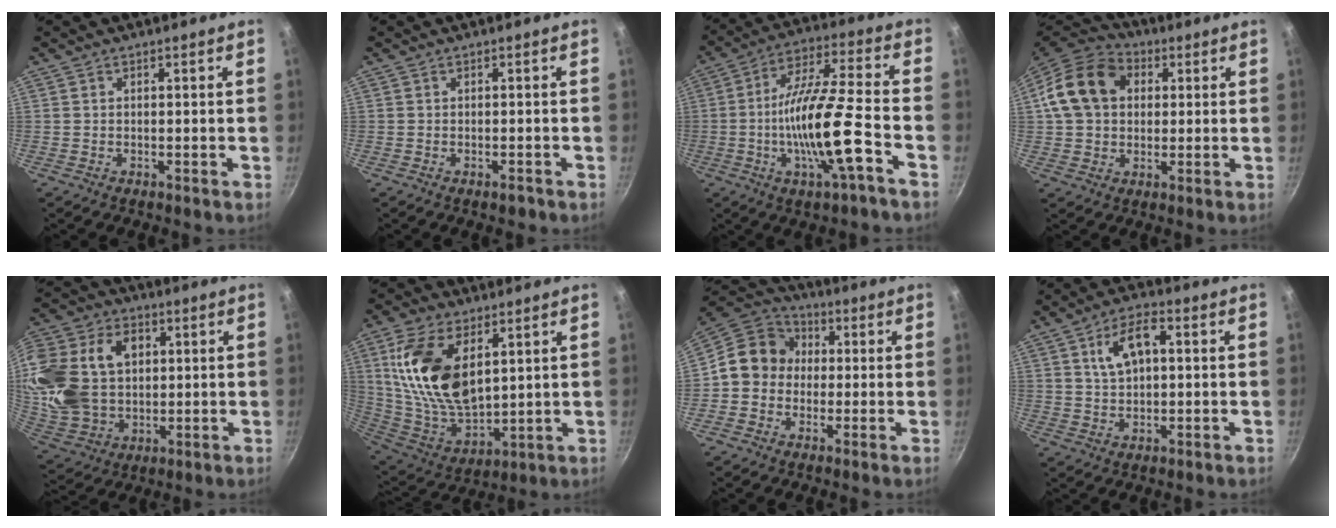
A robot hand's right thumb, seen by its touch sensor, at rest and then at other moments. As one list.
[{"total": 1.4, "force": [-0.9, 0.5, 0.9], "torque": [-0.016, 0.007, -0.009]}, {"total": 16.2, "force": [-5.4, 2.8, 15.0], "torque": [-0.265, 0.030, -0.105]}, {"total": 15.2, "force": [3.2, 11.8, 9.0], "torque": [-0.147, 0.025, 0.042]}, {"total": 26.0, "force": [4.8, 18.8, 17.3], "torque": [-0.364, 0.018, 0.095]}, {"total": 20.1, "force": [6.4, 11.2, 15.4], "torque": [-0.281, -0.036, 0.137]}, {"total": 10.8, "force": [0.2, 9.7, 4.7], "torque": [-0.041, 0.027, -0.021]}, {"total": 8.3, "force": [1.9, 4.5, 6.6], "torque": [-0.101, 0.015, 0.035]}]